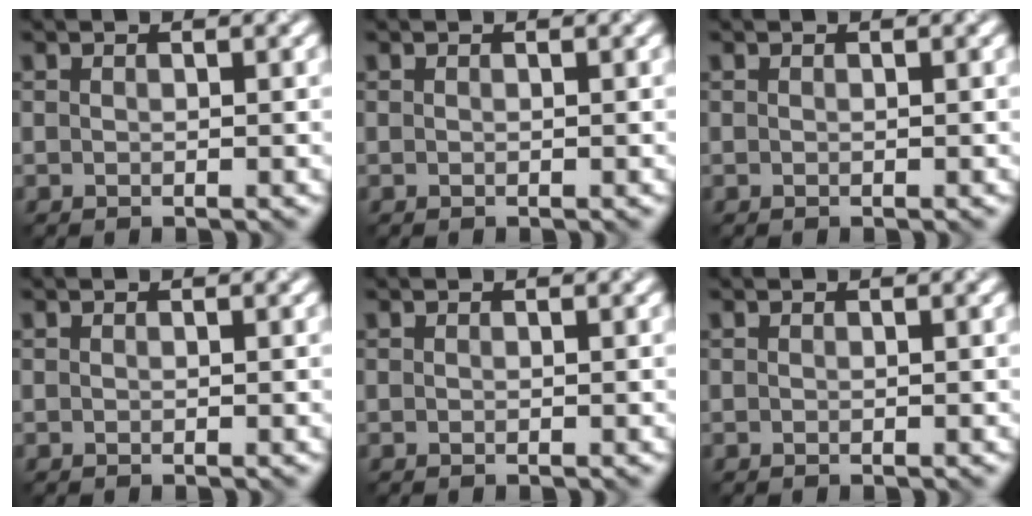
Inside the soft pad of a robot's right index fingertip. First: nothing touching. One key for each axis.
{"total": 0.0}
{"total": 0.0}
{"total": 0.0}
{"total": 0.0}
{"total": 0.0}